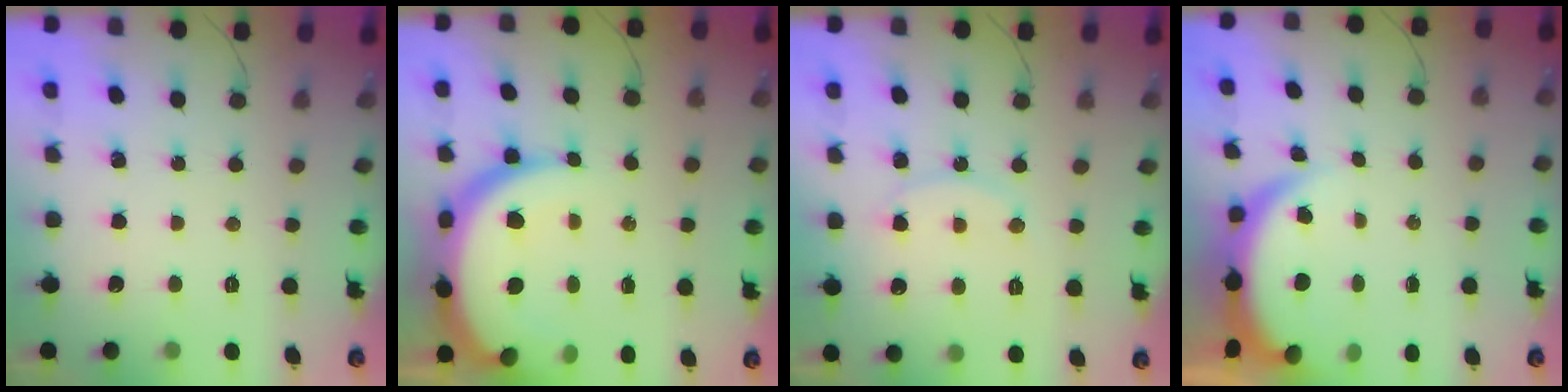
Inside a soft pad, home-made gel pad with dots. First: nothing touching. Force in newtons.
{"total": 14.9, "press": 14.8, "slide": 1.8}
{"total": 10.2, "press": 10.1, "slide": 0.7}
{"total": 4.4, "press": 4.3, "slide": 1.1}